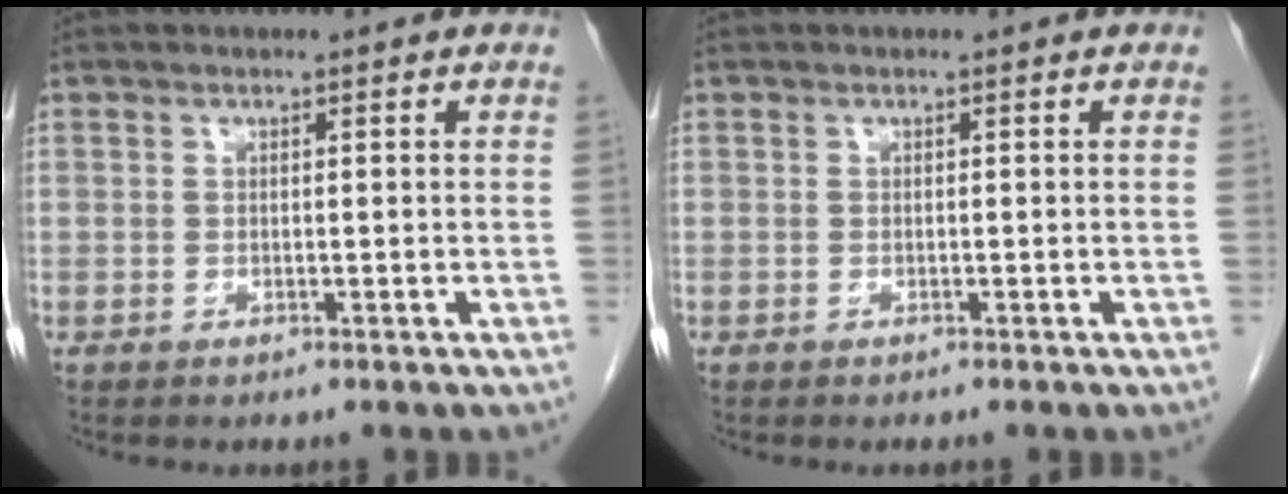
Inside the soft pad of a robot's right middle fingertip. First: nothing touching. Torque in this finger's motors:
{"motor_torque": [-0.05, -0.15, 0.00, -0.01]}